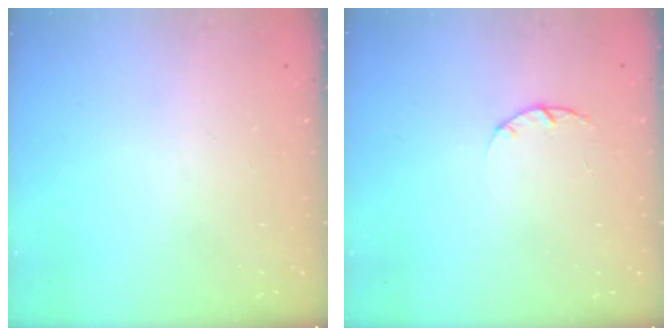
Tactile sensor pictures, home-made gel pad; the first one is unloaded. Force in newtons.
{"total": 2.0, "press": 1.9, "slide": 0.4}